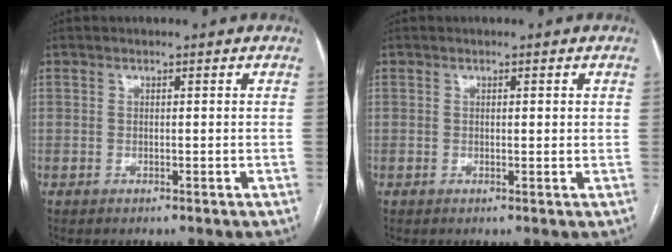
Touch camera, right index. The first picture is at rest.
{"total": 0.9, "force": [0.3, 0.2, 0.8], "torque": [-0.014, 0.001, 0.003]}